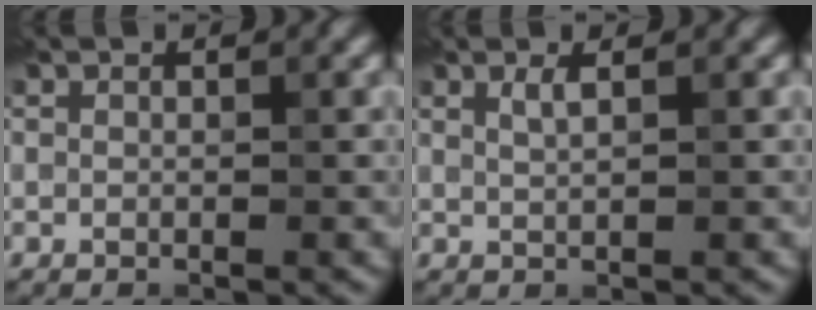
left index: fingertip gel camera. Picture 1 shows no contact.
{"total": 1.0, "force": [0.8, 0.0, 0.7], "torque": [-0.015, 0.001, 0.014]}